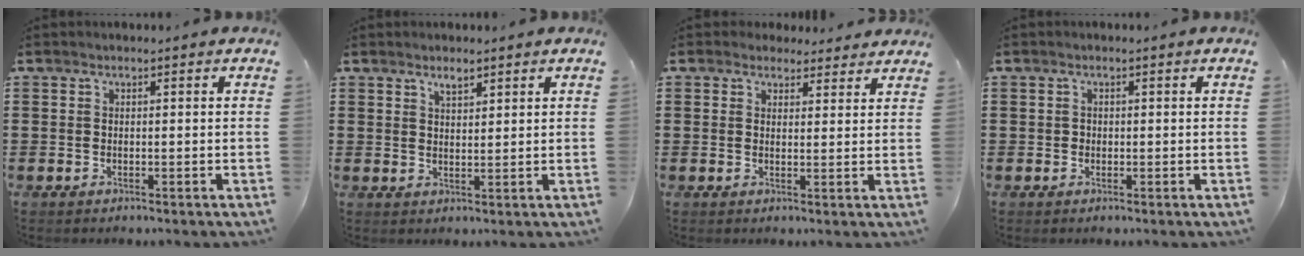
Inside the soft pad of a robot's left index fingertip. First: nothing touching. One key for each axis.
{"total": 1.9, "fx": 1.5, "fy": 0.7, "fz": 0.9, "tx": -0.014, "ty": -0.001, "tz": 0.026}
{"total": 2.6, "fx": 2.3, "fy": 1.3, "fz": 0.2, "tx": -0.005, "ty": -0.002, "tz": 0.042}
{"total": 0.8, "fx": -0.1, "fy": 0.8, "fz": 0.2, "tx": -0.007, "ty": 0.004, "tz": -0.002}